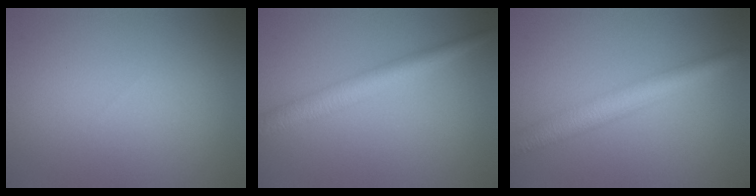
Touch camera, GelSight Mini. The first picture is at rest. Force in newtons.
{"total": 3.6, "press": 3.6, "slide": 0.2}
{"total": 4.7, "press": 4.7, "slide": 0.1}